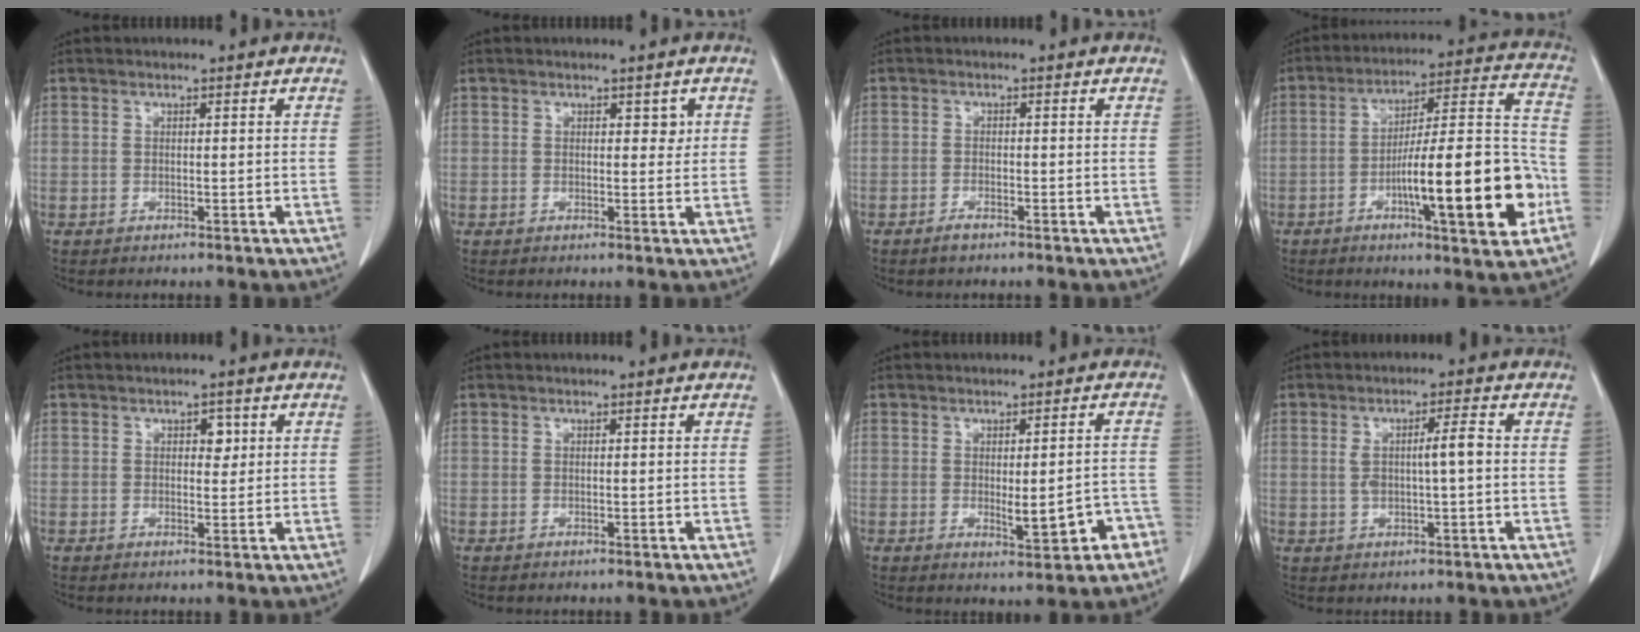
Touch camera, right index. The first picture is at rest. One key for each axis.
{"total": 1.7, "fx": 0.7, "fy": 1.1, "fz": 1.1, "tx": -0.006, "ty": -0.001, "tz": 0.008}
{"total": 1.5, "fx": -1.2, "fy": 0.3, "fz": 0.8, "tx": -0.020, "ty": -0.002, "tz": -0.019}
{"total": 20.0, "fx": -6.4, "fy": 2.5, "fz": 18.8, "tx": -0.263, "ty": 0.015, "tz": -0.091}
{"total": 2.1, "fx": 0.7, "fy": 1.3, "fz": 1.5, "tx": -0.015, "ty": 0.002, "tz": 0.008}
{"total": 0.0}
{"total": 6.5, "fx": -2.4, "fy": 1.8, "fz": 5.8, "tx": -0.068, "ty": 0.004, "tz": -0.022}
{"total": 4.7, "fx": 0.2, "fy": 0.6, "fz": 4.7, "tx": -0.086, "ty": 0.009, "tz": 0.007}